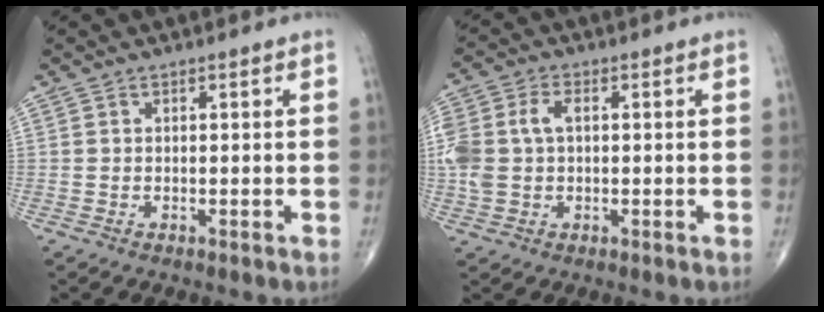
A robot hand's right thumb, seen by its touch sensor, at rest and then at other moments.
{"total": 8.9, "force": [0.8, 5.8, 6.6], "torque": [-0.167, 0.022, 0.019]}